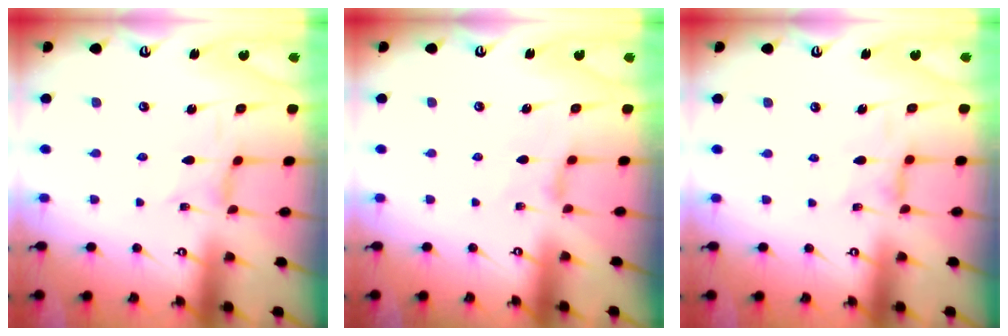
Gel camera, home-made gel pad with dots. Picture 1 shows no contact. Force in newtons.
{"total": 2.3, "press": 2.2, "slide": 0.5}
{"total": 2.9, "press": 2.9, "slide": 0.4}